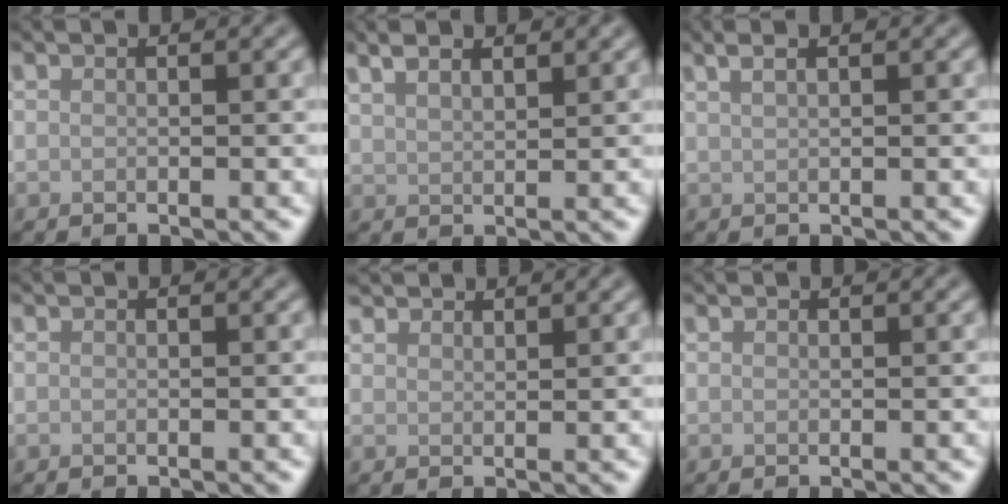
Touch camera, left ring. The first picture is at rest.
{"total": 3.0, "force": [2.3, 0.9, 1.7], "torque": [-0.020, 0.009, 0.034]}
{"total": 2.4, "force": [1.5, 1.0, 1.6], "torque": [-0.015, 0.003, 0.006]}
{"total": 0.0}
{"total": 2.4, "force": [2.3, 0.6, 0.4], "torque": [-0.005, 0.005, 0.036]}
{"total": 0.0}